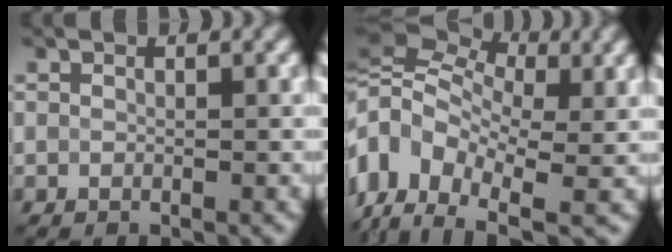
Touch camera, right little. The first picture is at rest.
{"total": 11.2, "force": [-1.1, 7.3, 8.4], "torque": [-0.180, 0.013, -0.011]}